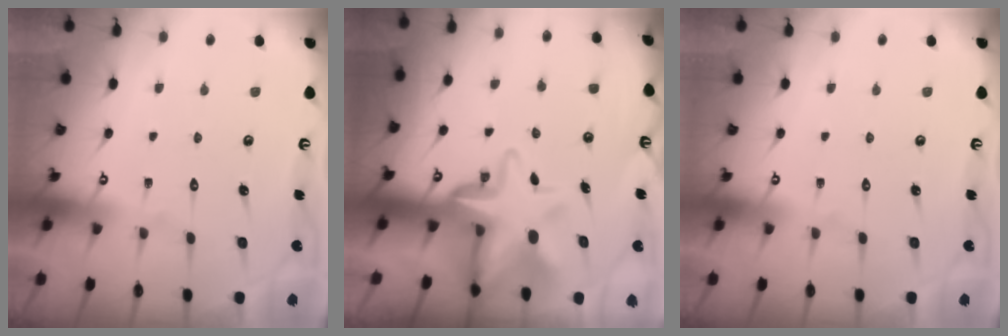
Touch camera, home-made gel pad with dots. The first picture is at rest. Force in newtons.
{"total": 10.7, "press": 10.6, "slide": 1.7}
{"total": 0.0}